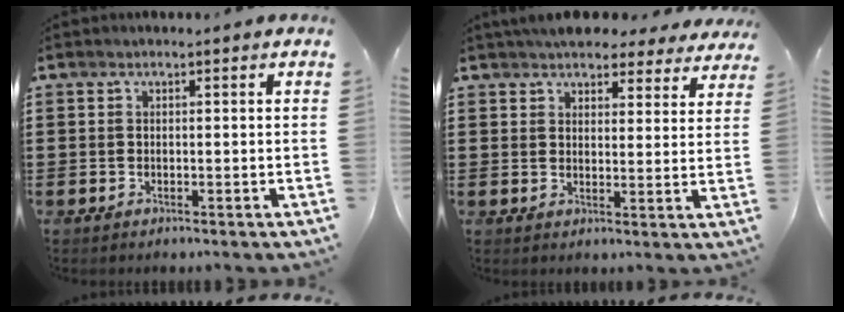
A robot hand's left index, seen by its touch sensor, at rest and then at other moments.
{"total": 5.5, "force": [5.2, 1.2, 1.4], "torque": [-0.037, -0.014, 0.094]}